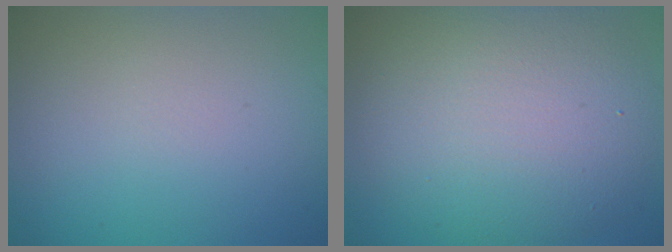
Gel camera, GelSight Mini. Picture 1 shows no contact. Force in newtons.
{"total": 9.1, "press": 9.0, "slide": 0.5}